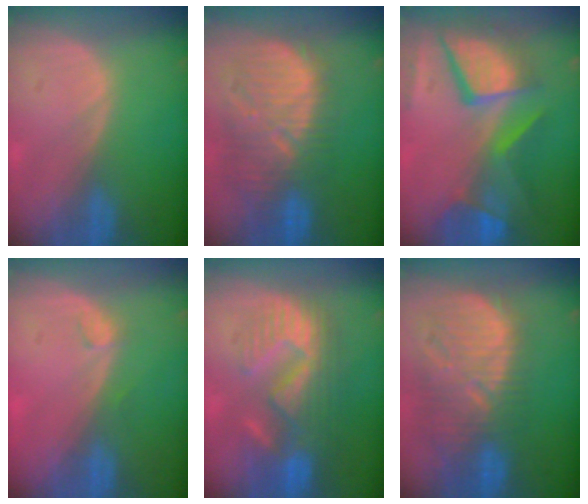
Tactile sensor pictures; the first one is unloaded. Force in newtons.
{"total": 12.2, "press": 11.3, "slide": 4.5}
{"total": 12.4, "press": 10.2, "slide": 7.0}
{"total": 1.3, "press": 1.1, "slide": 0.5}
{"total": 10.2, "press": 9.7, "slide": 3.1}
{"total": 12.8, "press": 11.3, "slide": 6.0}